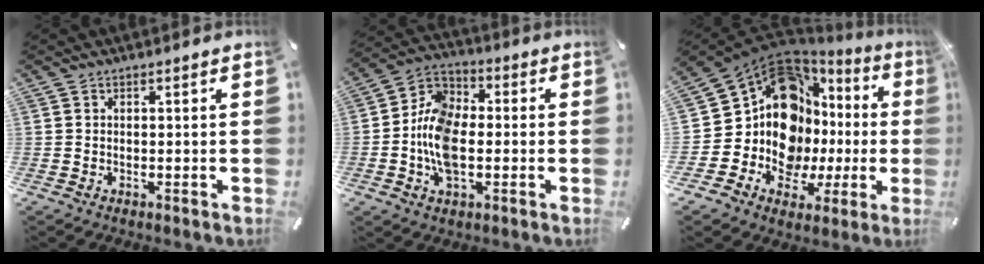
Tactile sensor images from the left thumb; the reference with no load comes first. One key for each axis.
{"total": 11.5, "fx": -2.7, "fy": 7.6, "fz": 8.1, "tx": -0.192, "ty": 0.008, "tz": -0.053}
{"total": 16.4, "fx": 2.4, "fy": 13.4, "fz": 9.2, "tx": -0.192, "ty": -0.065, "tz": 0.049}